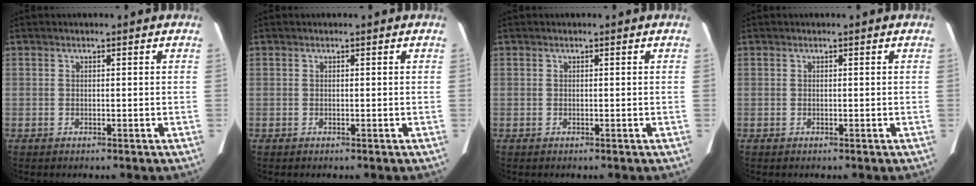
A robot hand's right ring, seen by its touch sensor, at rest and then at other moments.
{"total": 0.0}
{"total": 0.0}
{"total": 0.0}